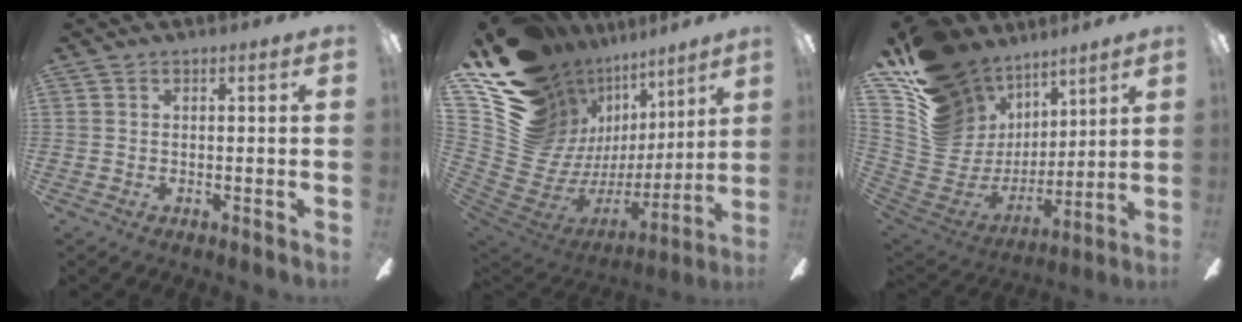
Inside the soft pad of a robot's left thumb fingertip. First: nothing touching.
{"total": 20.1, "force": [12.2, 13.7, 8.3], "torque": [-0.155, -0.131, 0.276]}
{"total": 19.8, "force": [10.4, 15.1, 7.5], "torque": [-0.156, -0.080, 0.227]}